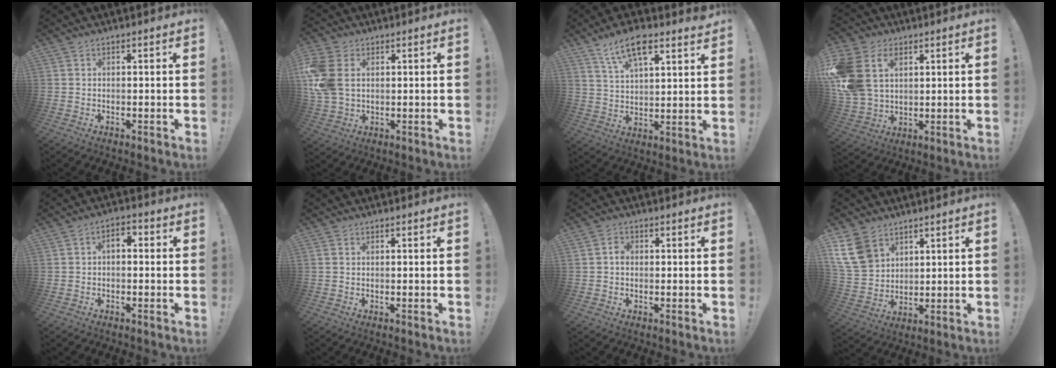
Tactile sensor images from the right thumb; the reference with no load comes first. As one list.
[{"total": 10.9, "force": [2.3, 7.8, 7.2], "torque": [-0.158, -0.004, 0.046]}, {"total": 11.4, "force": [7.4, 4.4, 7.6], "torque": [-0.128, -0.029, 0.130]}, {"total": 15.3, "force": [5.3, 11.4, 8.8], "torque": [-0.185, -0.019, 0.105]}, {"total": 3.2, "force": [-0.9, 2.1, 2.2], "torque": [-0.034, 0.008, -0.019]}, {"total": 0.5, "force": [0.1, 0.5, -0.1], "torque": [-0.001, 0.002, 0.003]}, {"total": 2.1, "force": [-0.2, 1.7, 1.2], "torque": [-0.016, 0.004, -0.006]}, {"total": 12.5, "force": [6.9, 9.0, 5.4], "torque": [-0.101, -0.032, 0.142]}]